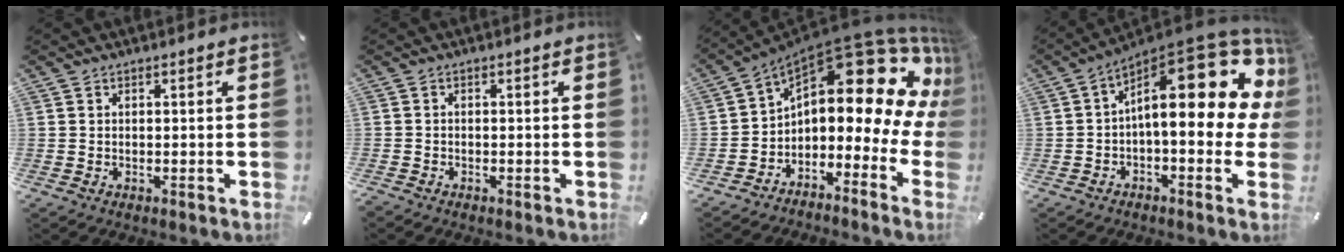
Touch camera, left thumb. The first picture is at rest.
{"total": 0.7, "force": [-0.6, 0.2, 0.3], "torque": [-0.006, -0.001, -0.013]}
{"total": 18.4, "force": [9.0, 8.4, 13.6], "torque": [-0.182, -0.081, 0.144]}
{"total": 21.4, "force": [6.7, 9.0, 18.2], "torque": [-0.267, -0.063, 0.114]}